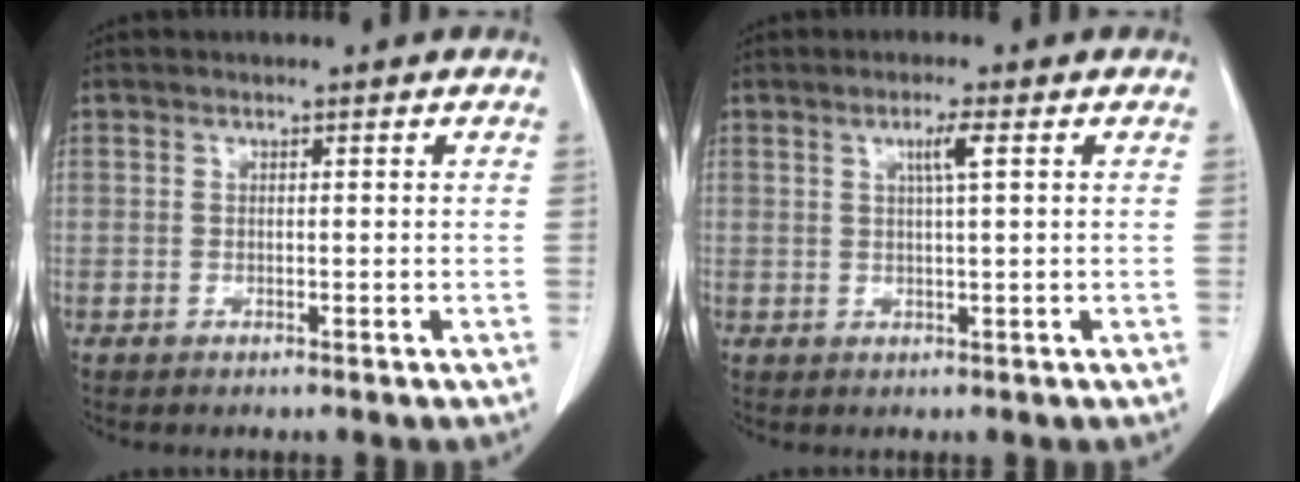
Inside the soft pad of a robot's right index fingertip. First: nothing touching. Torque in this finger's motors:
{"motor_torque": [0.04, 0.03, 0.00, 0.05]}